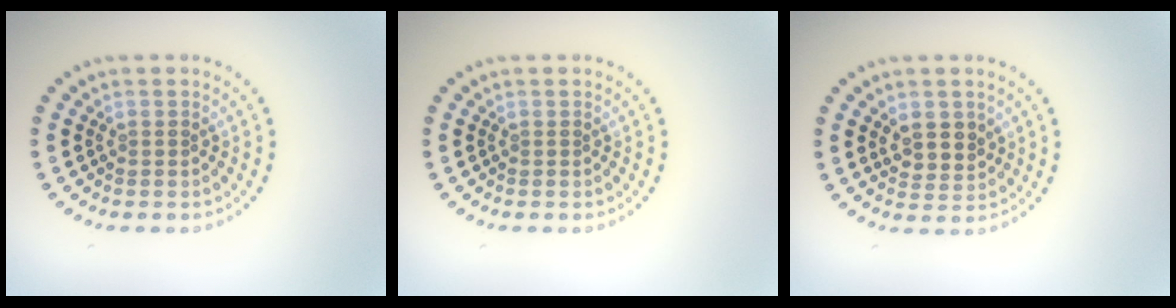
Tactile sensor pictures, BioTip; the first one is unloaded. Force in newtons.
{"total": 0.0}
{"total": 2.7, "press": 2.5, "slide": 0.8}